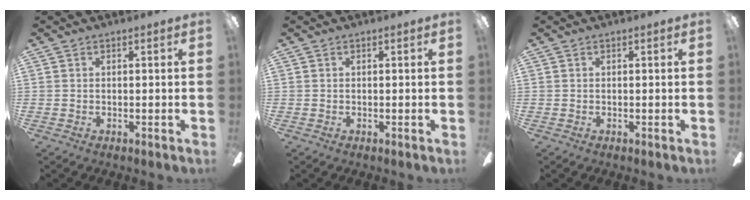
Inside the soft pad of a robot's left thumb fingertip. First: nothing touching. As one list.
[{"total": 0.6, "force": [0.1, 0.5, 0.2], "torque": [-0.004, 0.005, 0.001]}, {"total": 0.0}]